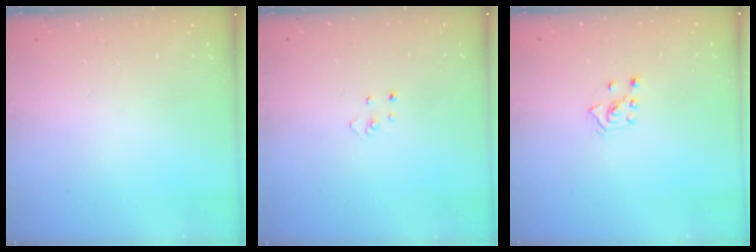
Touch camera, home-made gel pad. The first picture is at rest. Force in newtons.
{"total": 2.7, "press": 2.7, "slide": 0.3}
{"total": 2.8, "press": 2.7, "slide": 0.7}